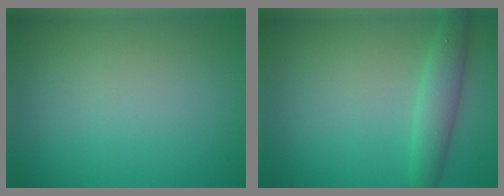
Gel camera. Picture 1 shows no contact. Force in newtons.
{"total": 2.9, "press": 2.9, "slide": 0.2}